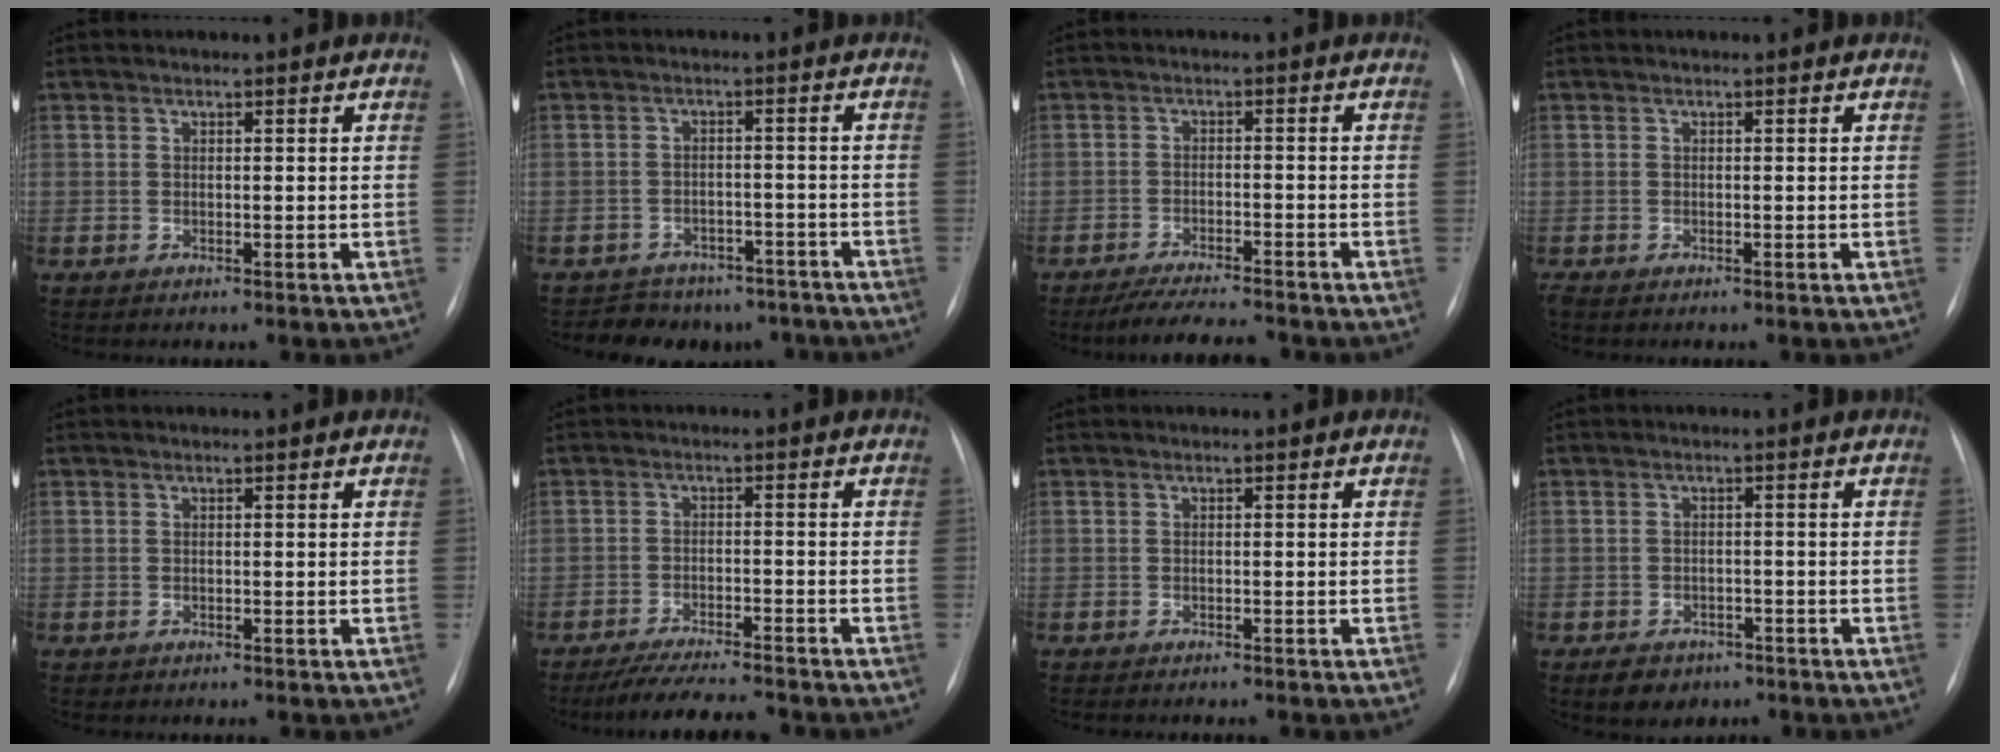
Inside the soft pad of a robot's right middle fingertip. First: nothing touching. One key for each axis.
{"total": 9.1, "fx": -7.6, "fy": 4.9, "fz": 0.7, "tx": 0.001, "ty": 0.023, "tz": -0.089}
{"total": 8.0, "fx": -7.2, "fy": 0.6, "fz": 3.3, "tx": -0.052, "ty": -0.015, "tz": -0.116}
{"total": 0.7, "fx": -0.6, "fy": 0.2, "fz": 0.3, "tx": -0.009, "ty": -0.002, "tz": -0.010}
{"total": 0.0}
{"total": 9.4, "fx": -8.5, "fy": 0.8, "fz": 3.9, "tx": -0.061, "ty": -0.013, "tz": -0.133}
{"total": 2.6, "fx": -2.2, "fy": 0.1, "fz": 1.3, "tx": -0.016, "ty": -0.003, "tz": -0.024}
{"total": 4.5, "fx": -3.0, "fy": 2.9, "fz": 1.6, "tx": -0.026, "ty": 0.001, "tz": -0.039}